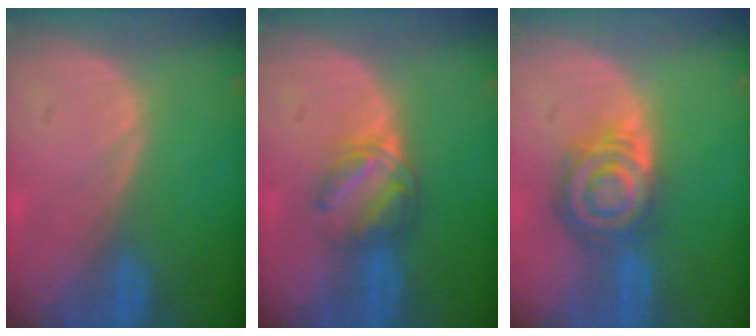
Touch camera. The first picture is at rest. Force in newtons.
{"total": 6.2, "press": 5.3, "slide": 3.2}
{"total": 8.2, "press": 7.2, "slide": 3.9}